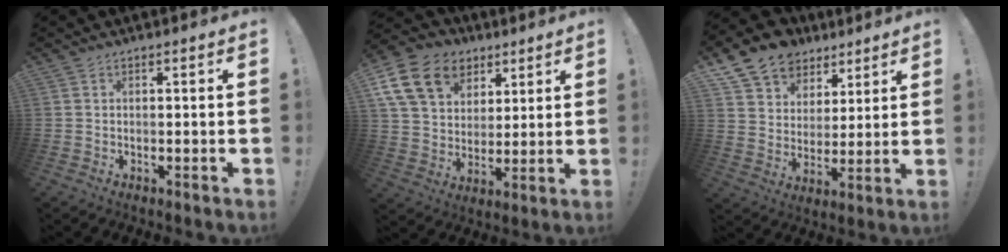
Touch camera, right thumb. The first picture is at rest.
{"total": 18.4, "force": [8.4, 13.5, 9.3], "torque": [-0.146, -0.032, 0.165]}
{"total": 13.2, "force": [8.5, 9.4, 3.6], "torque": [-0.063, -0.057, 0.164]}